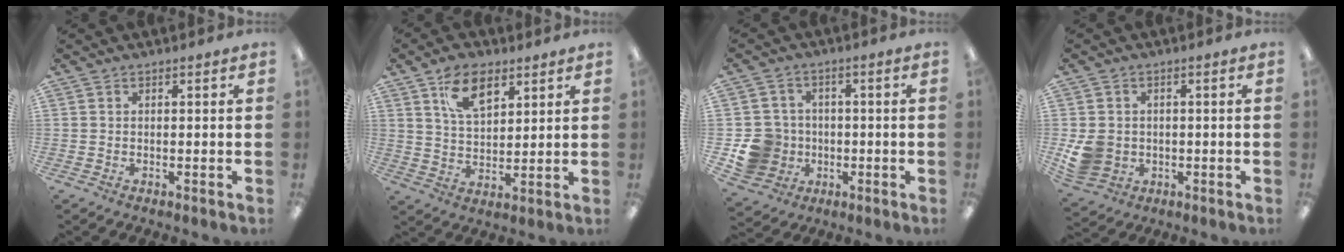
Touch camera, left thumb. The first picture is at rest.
{"total": 9.8, "force": [5.9, 5.5, 5.6], "torque": [-0.094, -0.015, 0.107]}
{"total": 10.0, "force": [-2.2, 9.4, 2.5], "torque": [-0.063, 0.022, -0.029]}
{"total": 6.6, "force": [-0.8, 6.0, 2.7], "torque": [-0.064, 0.012, -0.011]}